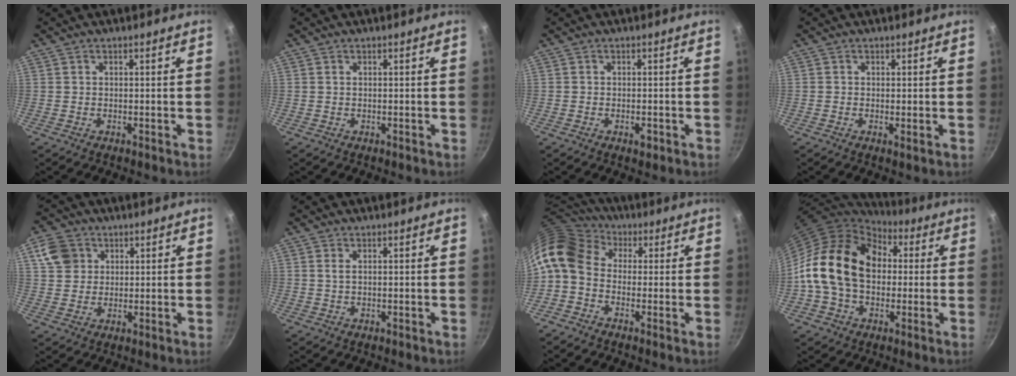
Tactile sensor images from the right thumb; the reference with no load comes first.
{"total": 0.0}
{"total": 1.8, "force": [-0.8, 0.9, 1.4], "torque": [-0.019, 0.005, -0.011]}
{"total": 0.7, "force": [0.1, 0.2, 0.6], "torque": [-0.012, -0.006, -0.001]}
{"total": 7.5, "force": [3.2, 6.2, 2.9], "torque": [-0.029, 0.005, 0.062]}
{"total": 1.0, "force": [0.3, 0.4, 0.9], "torque": [-0.019, 0.000, 0.005]}
{"total": 13.0, "force": [0.8, 9.8, 8.4], "torque": [-0.175, 0.037, -0.006]}
{"total": 19.6, "force": [1.3, 14.3, 13.3], "torque": [-0.212, 0.036, 0.013]}